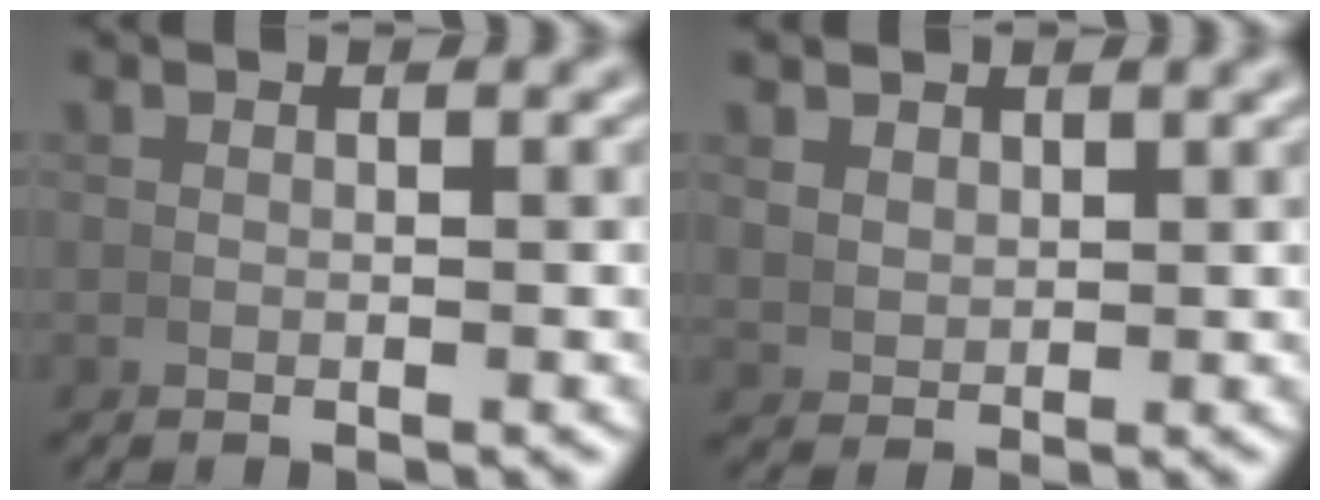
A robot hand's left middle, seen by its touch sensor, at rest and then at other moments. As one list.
[{"total": 2.4, "force": [1.7, 1.4, 1.0], "torque": [-0.020, -0.002, 0.042]}]